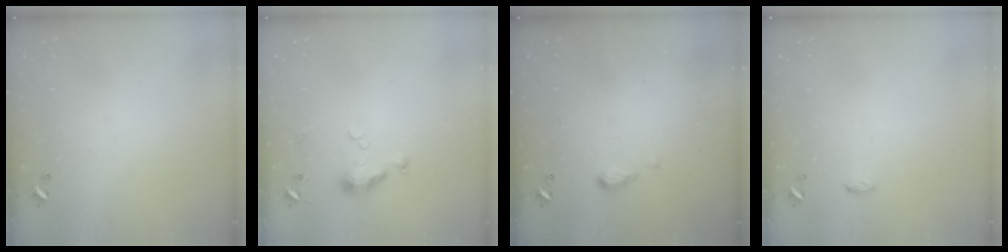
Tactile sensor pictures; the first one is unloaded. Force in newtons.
{"total": 4.9, "press": 4.9, "slide": 0.7}
{"total": 4.6, "press": 4.5, "slide": 0.7}
{"total": 3.2, "press": 3.2, "slide": 0.3}